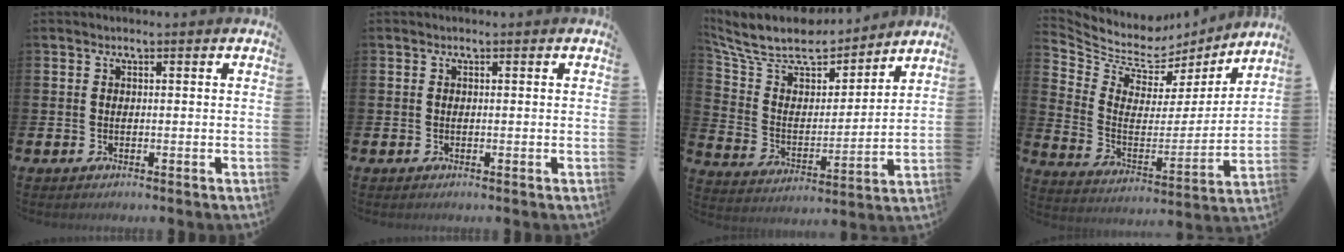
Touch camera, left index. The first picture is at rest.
{"total": 0.0}
{"total": 10.9, "force": [9.7, 3.6, 3.3], "torque": [-0.114, -0.066, 0.167]}
{"total": 7.4, "force": [6.6, 3.1, 1.1], "torque": [-0.068, -0.052, 0.113]}